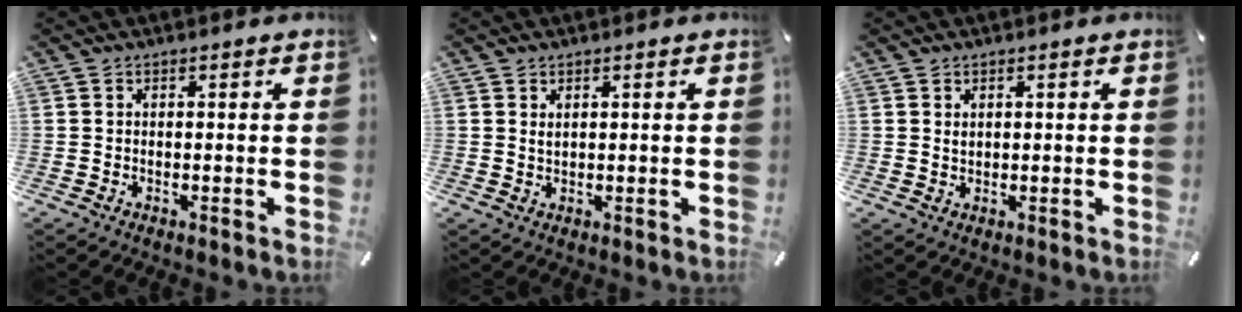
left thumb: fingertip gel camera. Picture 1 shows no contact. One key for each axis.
{"total": 1.2, "fx": 0.7, "fy": 0.5, "fz": 0.9, "tx": -0.019, "ty": -0.001, "tz": 0.013}
{"total": 1.1, "fx": 0.6, "fy": 0.7, "fz": 0.6, "tx": -0.012, "ty": 0.001, "tz": 0.012}